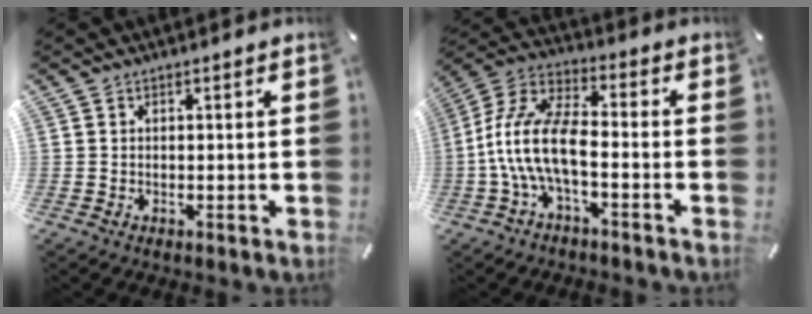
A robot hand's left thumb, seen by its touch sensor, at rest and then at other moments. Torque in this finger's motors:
{"motor_torque": [-0.05, 1.47, 1.29, 1.08, 0.52]}